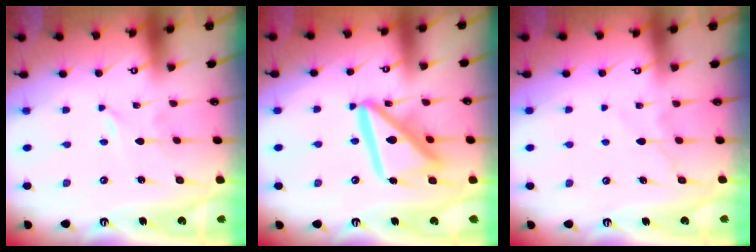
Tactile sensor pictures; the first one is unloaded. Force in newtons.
{"total": 17.3, "press": 17.1, "slide": 2.0}
{"total": 6.7, "press": 6.6, "slide": 1.0}